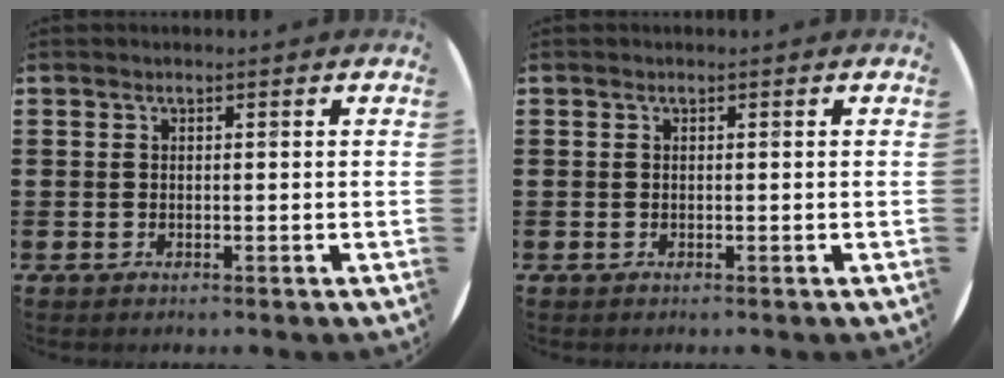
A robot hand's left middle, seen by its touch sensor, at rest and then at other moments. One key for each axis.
{"total": 0.0}